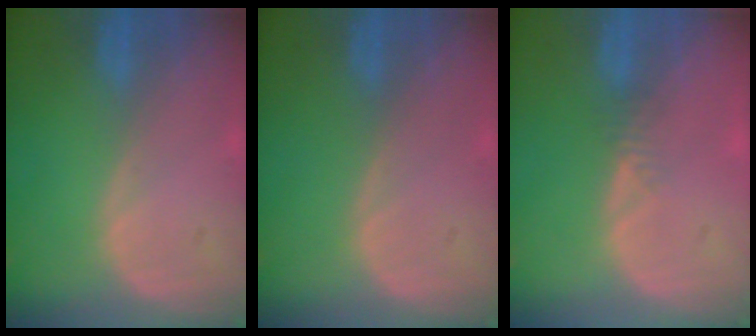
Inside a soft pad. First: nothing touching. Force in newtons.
{"total": 0.0}
{"total": 1.2, "press": 1.0, "slide": 0.6}